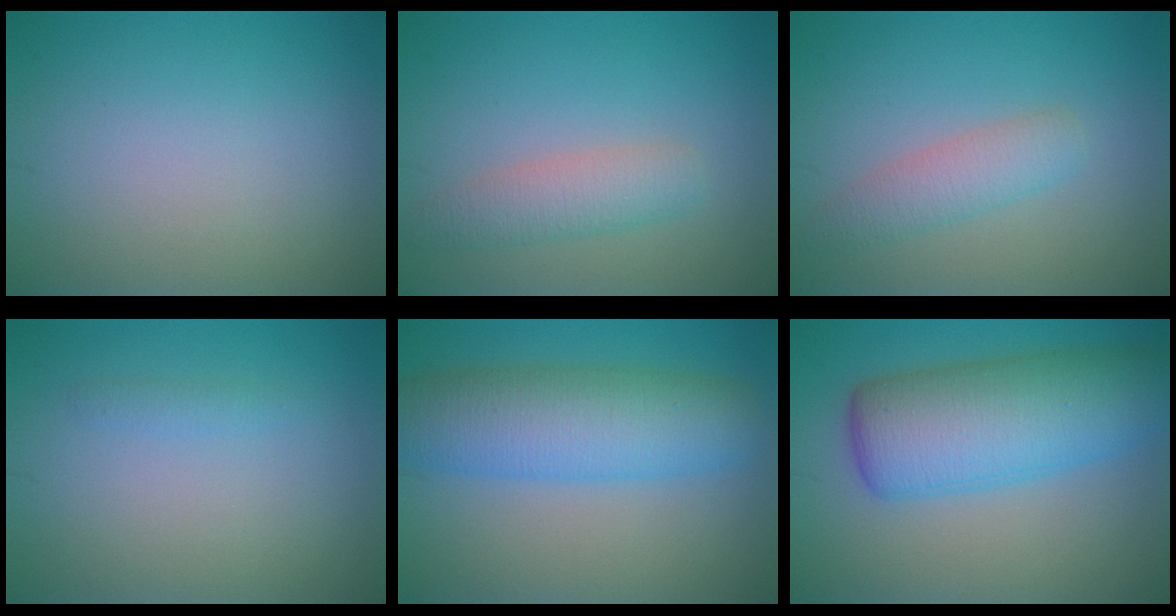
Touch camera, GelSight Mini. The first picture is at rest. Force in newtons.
{"total": 3.0, "press": 3.0, "slide": 0.1}
{"total": 2.7, "press": 2.7, "slide": 0.1}
{"total": 0.8, "press": 0.8, "slide": 0.1}
{"total": 7.9, "press": 7.9, "slide": 0.1}
{"total": 9.2, "press": 9.2, "slide": 0.4}